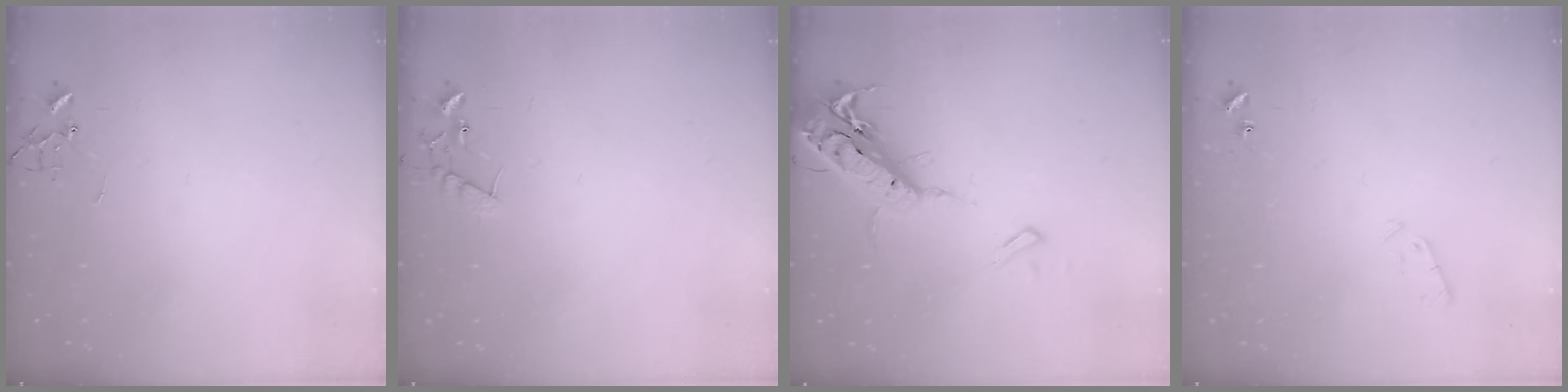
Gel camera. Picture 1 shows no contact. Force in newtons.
{"total": 8.8, "press": 8.8, "slide": 0.4}
{"total": 19.4, "press": 19.0, "slide": 4.2}
{"total": 4.5, "press": 4.5, "slide": 0.4}